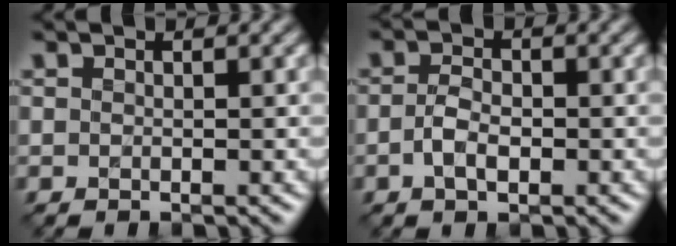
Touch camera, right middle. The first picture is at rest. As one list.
[{"total": 2.3, "force": [-0.6, 1.3, 1.8], "torque": [-0.040, -0.002, -0.015]}]